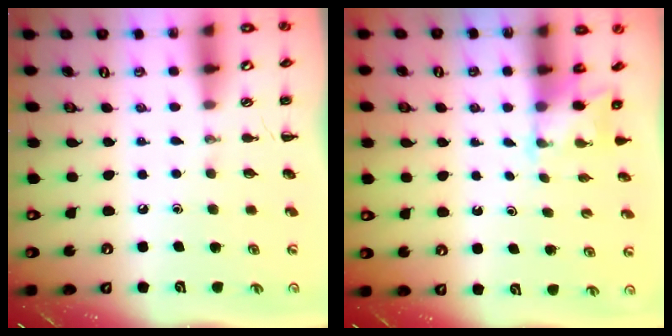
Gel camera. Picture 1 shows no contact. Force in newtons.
{"total": 2.1, "press": 2.0, "slide": 0.6}